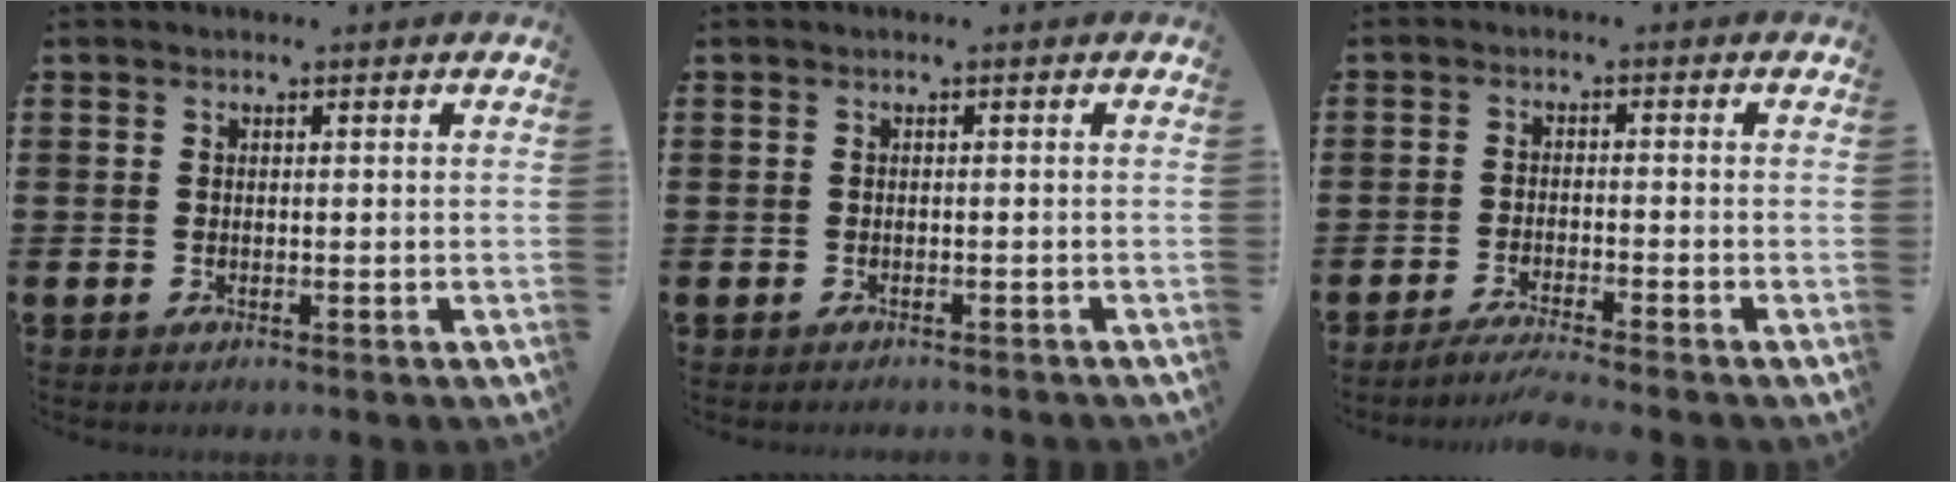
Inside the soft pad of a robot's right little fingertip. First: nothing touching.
{"total": 0.6, "force": [-0.6, -0.1, 0.0], "torque": [0.001, 0.000, -0.012]}
{"total": 2.9, "force": [-2.6, -0.4, 1.3], "torque": [-0.020, -0.001, -0.049]}